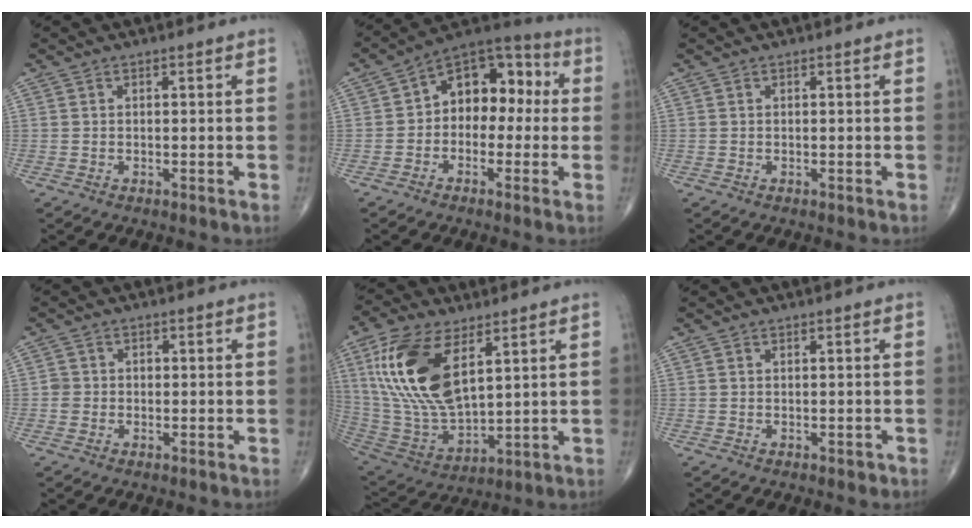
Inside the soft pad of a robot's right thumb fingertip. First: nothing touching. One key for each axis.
{"total": 12.6, "fx": 0.4, "fy": 8.7, "fz": 9.2, "tx": -0.088, "ty": 0.045, "tz": -0.014}
{"total": 0.0}
{"total": 2.1, "fx": -0.3, "fy": 2.0, "fz": 0.4, "tx": 0.008, "ty": 0.008, "tz": -0.008}
{"total": 20.4, "fx": 7.4, "fy": 9.9, "fz": 16.2, "tx": -0.321, "ty": -0.030, "tz": 0.148}
{"total": 0.5, "fx": -0.3, "fy": 0.3, "fz": 0.3, "tx": 0.000, "ty": 0.000, "tz": -0.003}